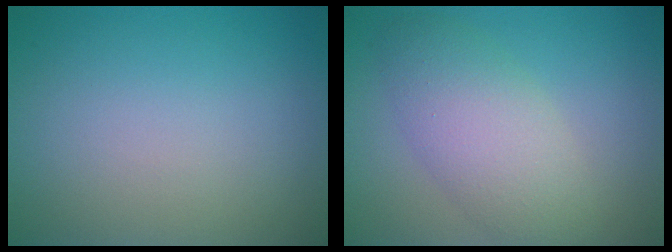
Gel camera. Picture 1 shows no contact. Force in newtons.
{"total": 5.2, "press": 5.2, "slide": 0.4}